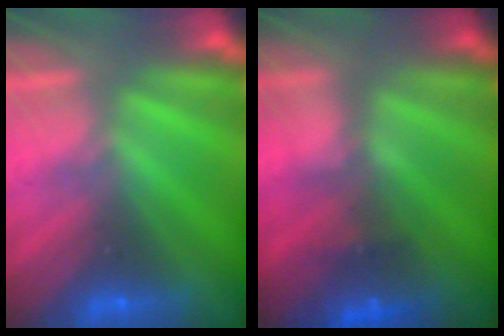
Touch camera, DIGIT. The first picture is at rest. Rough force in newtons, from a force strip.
{"total": 3.9}